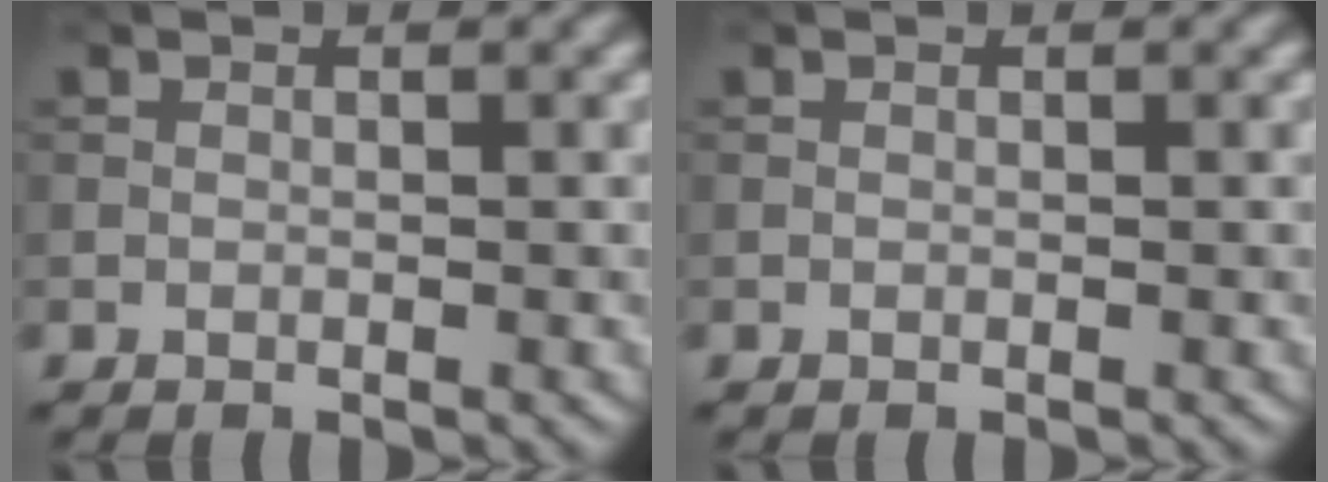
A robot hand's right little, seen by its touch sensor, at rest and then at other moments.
{"total": 0.0}